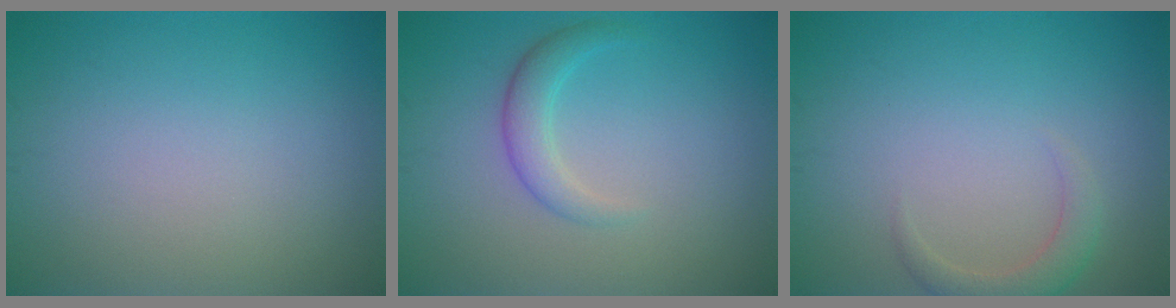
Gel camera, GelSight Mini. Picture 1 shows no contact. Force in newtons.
{"total": 2.3, "press": 2.3, "slide": 0.1}
{"total": 2.1, "press": 2.1, "slide": 0.3}